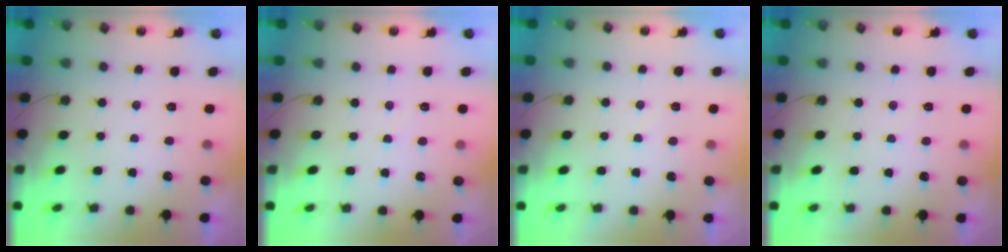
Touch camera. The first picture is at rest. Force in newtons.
{"total": 2.2, "press": 2.2, "slide": 0.4}
{"total": 3.6, "press": 3.6, "slide": 0.5}
{"total": 3.9, "press": 3.9, "slide": 0.6}